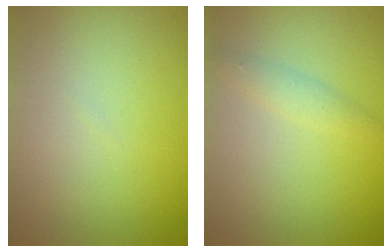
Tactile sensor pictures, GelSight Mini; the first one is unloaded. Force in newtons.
{"total": 1.4, "press": 1.4, "slide": 0.0}